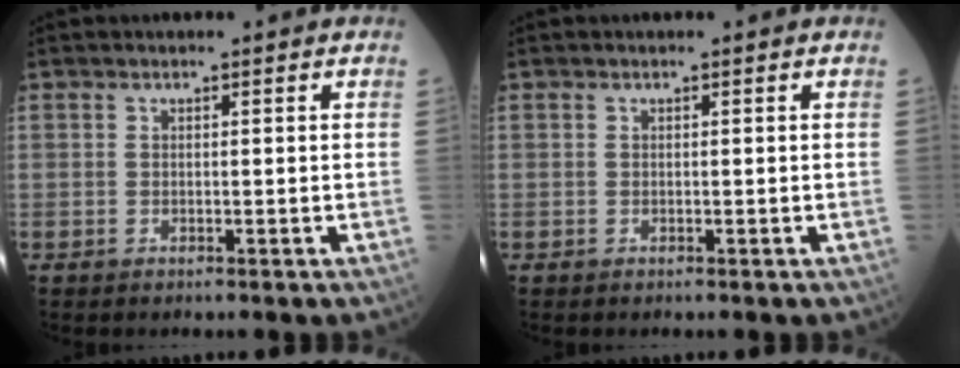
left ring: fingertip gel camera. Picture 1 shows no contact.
{"total": 0.0}